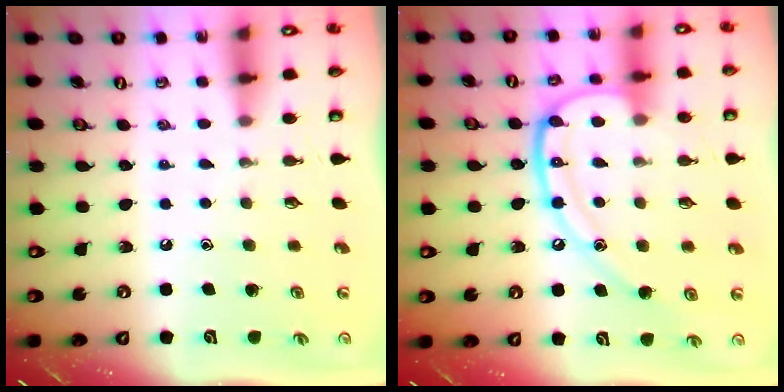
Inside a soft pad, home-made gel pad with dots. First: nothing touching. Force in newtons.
{"total": 14.5, "press": 14.5, "slide": 0.8}